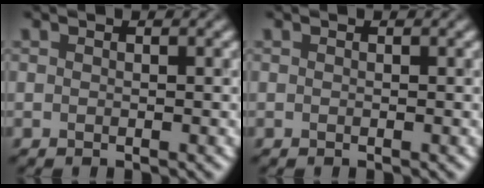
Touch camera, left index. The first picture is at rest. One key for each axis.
{"total": 0.0}